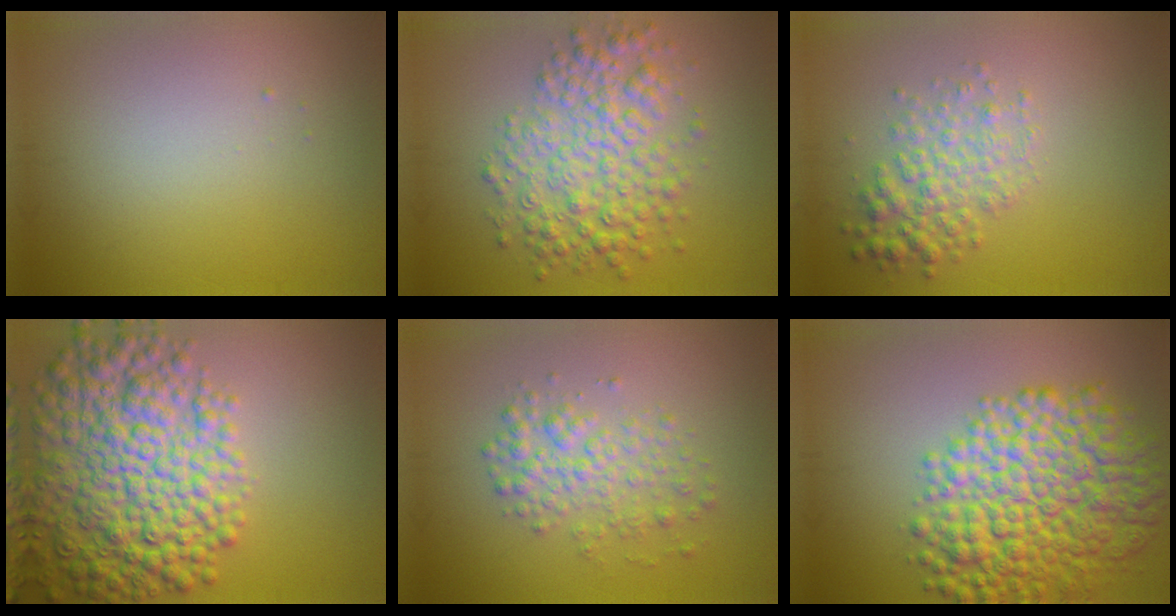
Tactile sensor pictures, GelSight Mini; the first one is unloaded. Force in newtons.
{"total": 5.9, "press": 5.9, "slide": 0.0}
{"total": 3.4, "press": 3.4, "slide": 0.1}
{"total": 10.5, "press": 10.4, "slide": 0.3}
{"total": 3.2, "press": 3.2, "slide": 0.1}
{"total": 10.5, "press": 10.5, "slide": 0.0}